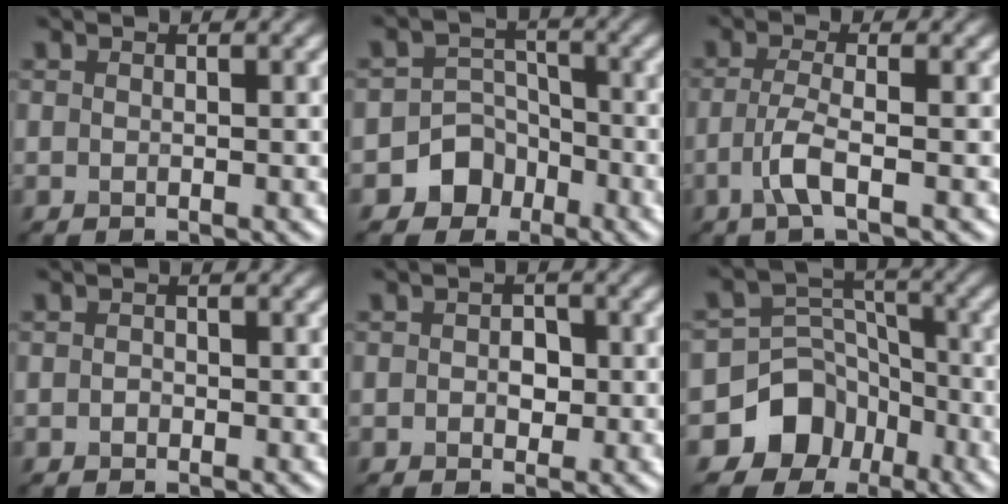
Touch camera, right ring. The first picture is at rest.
{"total": 5.2, "force": [-2.9, 4.3, 0.8], "torque": [0.021, 0.002, -0.069]}
{"total": 2.8, "force": [-1.0, 0.6, 2.6], "torque": [-0.057, 0.000, -0.027]}
{"total": 0.6, "force": [-0.2, 0.5, 0.2], "torque": [-0.001, -0.004, -0.004]}
{"total": 1.8, "force": [0.0, 1.3, 1.2], "torque": [-0.016, -0.001, -0.003]}
{"total": 8.6, "force": [-5.1, 6.8, 1.6], "torque": [-0.007, 0.008, -0.105]}